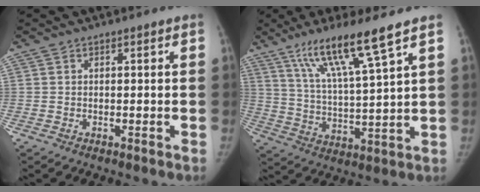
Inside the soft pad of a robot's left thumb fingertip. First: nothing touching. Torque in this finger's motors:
{"motor_torque": [1.80, 0.43, 1.25, -1.52, 0.49]}